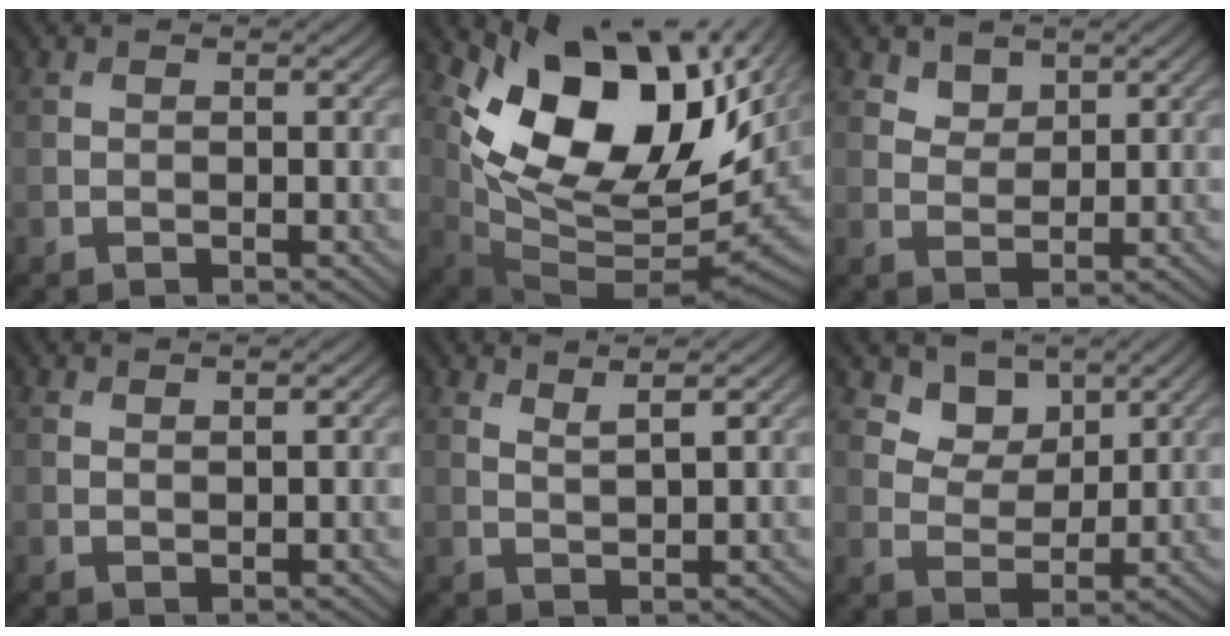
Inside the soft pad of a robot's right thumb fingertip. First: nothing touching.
{"total": 15.3, "force": [6.2, 8.5, 11.2], "torque": [-0.186, -0.007, 0.118]}
{"total": 2.4, "force": [1.8, 1.4, 0.7], "torque": [-0.016, -0.007, 0.034]}
{"total": 0.7, "force": [0.6, 0.0, 0.4], "torque": [-0.006, 0.000, 0.012]}
{"total": 2.2, "force": [1.8, 0.2, 1.3], "torque": [-0.023, -0.002, 0.036]}
{"total": 5.2, "force": [3.6, 3.2, 1.9], "torque": [-0.049, -0.030, 0.082]}